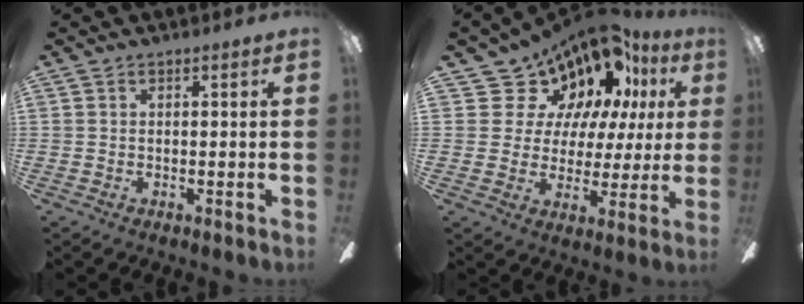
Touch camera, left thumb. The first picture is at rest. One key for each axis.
{"total": 13.3, "fx": 8.8, "fy": 9.4, "fz": 3.6, "tx": -0.084, "ty": -0.065, "tz": 0.169}